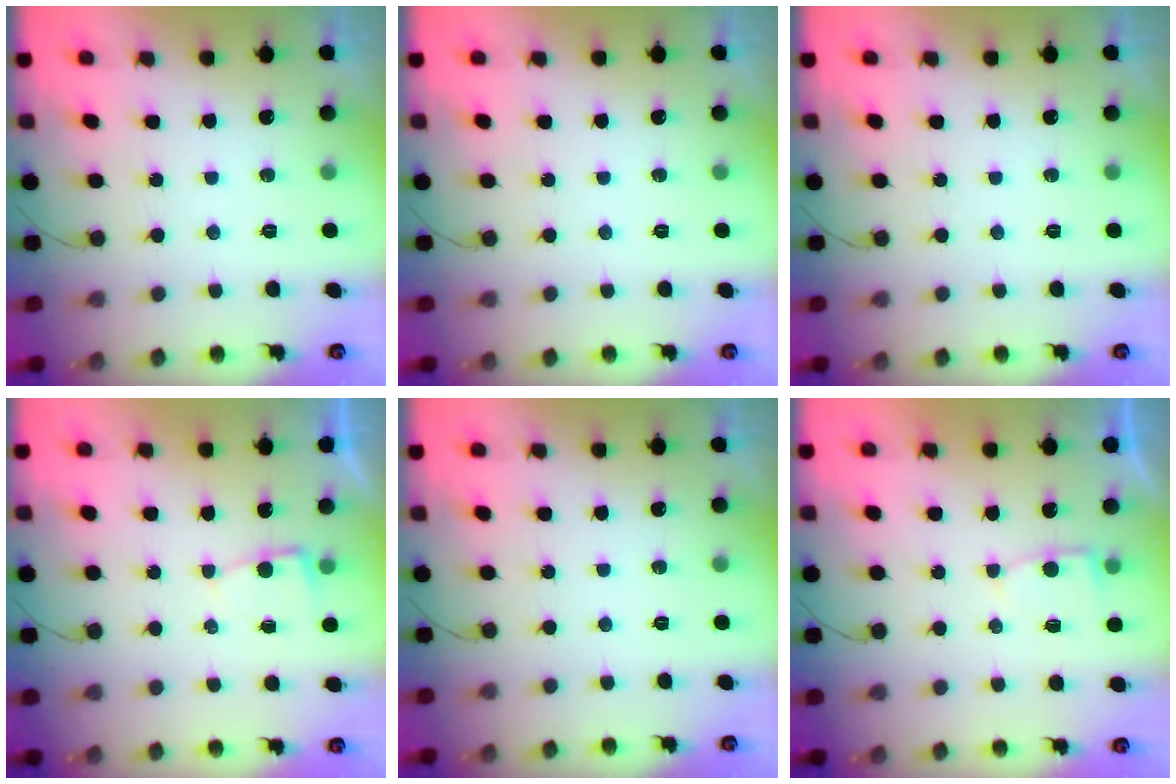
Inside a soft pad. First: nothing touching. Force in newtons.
{"total": 0.0}
{"total": 0.0}
{"total": 2.3, "press": 2.3, "slide": 0.3}
{"total": 0.0}
{"total": 3.5, "press": 3.5, "slide": 0.3}